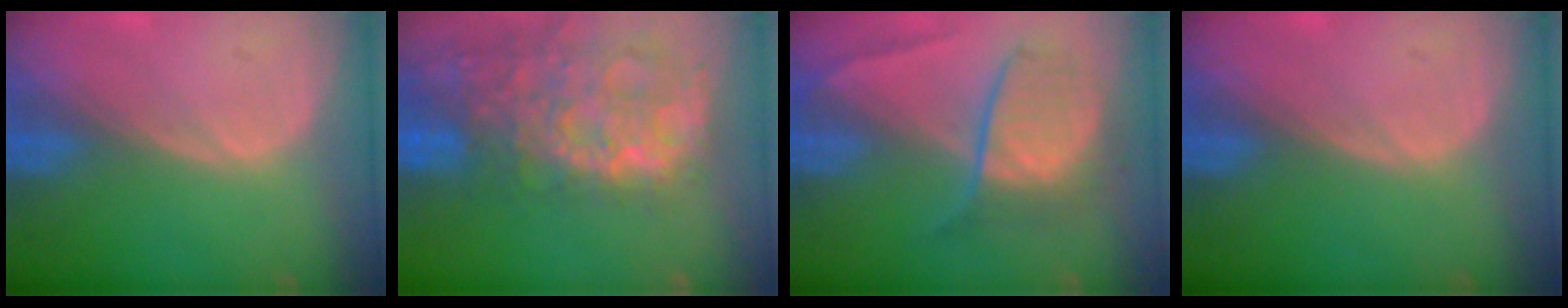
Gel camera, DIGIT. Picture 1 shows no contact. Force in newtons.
{"total": 14.8, "press": 12.1, "slide": 8.6}
{"total": 7.3, "press": 7.3, "slide": 0.2}
{"total": 0.0}